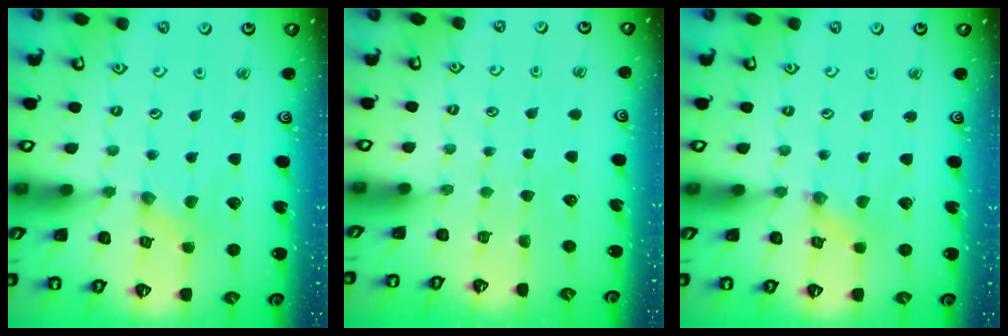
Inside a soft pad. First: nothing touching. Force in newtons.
{"total": 0.0}
{"total": 0.0}